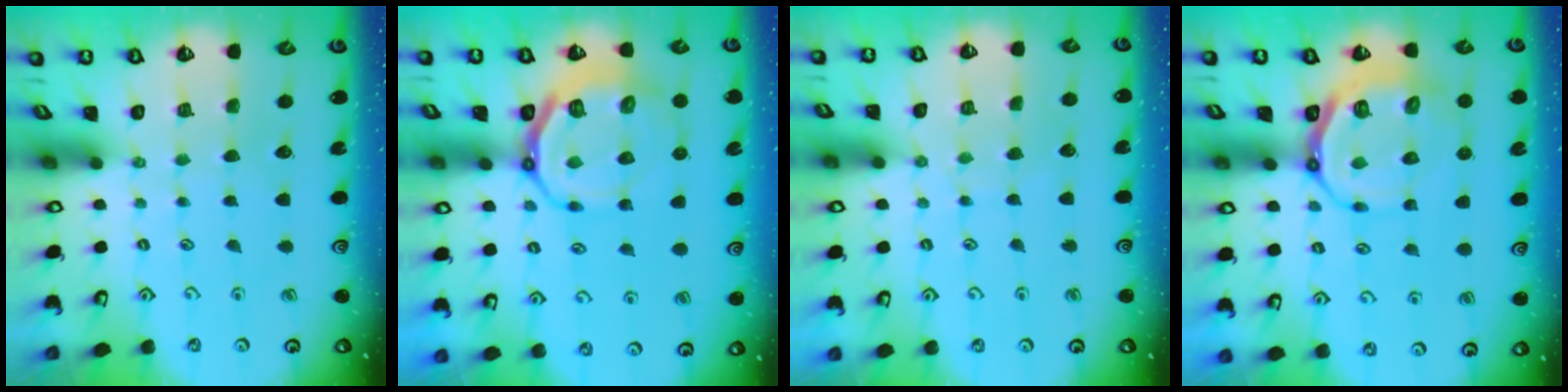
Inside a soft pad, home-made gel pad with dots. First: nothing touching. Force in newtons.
{"total": 12.5, "press": 12.1, "slide": 3.0}
{"total": 5.2, "press": 5.2, "slide": 0.4}
{"total": 12.7, "press": 12.3, "slide": 3.3}